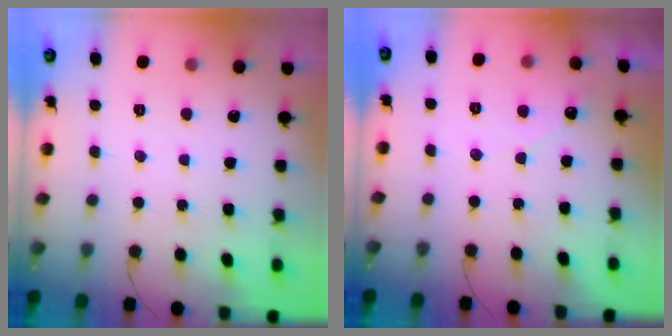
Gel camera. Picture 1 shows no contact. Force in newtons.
{"total": 2.5, "press": 2.5, "slide": 0.1}